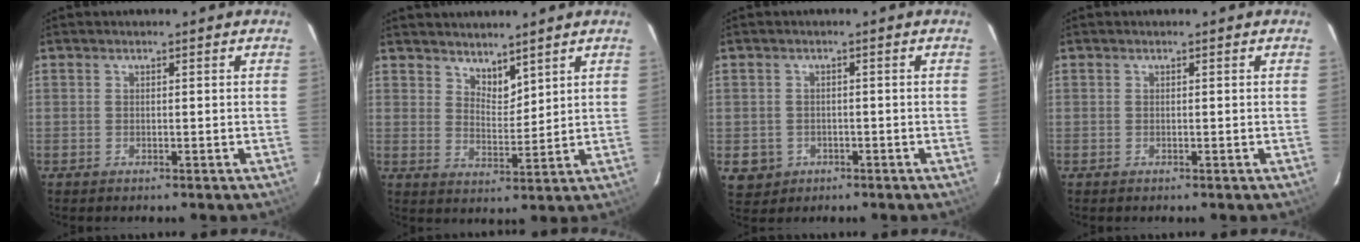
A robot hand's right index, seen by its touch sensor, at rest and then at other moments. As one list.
[{"total": 4.7, "force": [4.0, 1.9, 1.6], "torque": [-0.018, -0.003, 0.071]}, {"total": 4.6, "force": [-1.2, 4.3, 1.0], "torque": [-0.027, 0.008, -0.007]}, {"total": 0.0}]